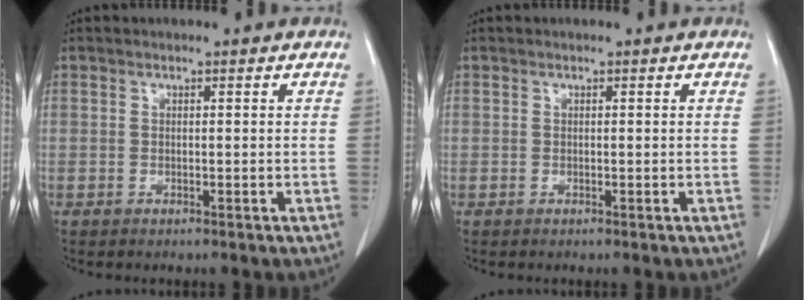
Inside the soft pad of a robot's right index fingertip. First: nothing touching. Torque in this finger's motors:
{"motor_torque": [0.00, 0.00, 0.00, 0.00]}